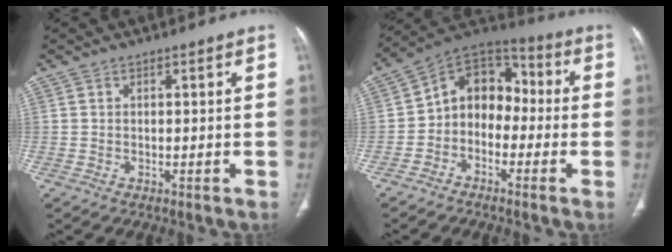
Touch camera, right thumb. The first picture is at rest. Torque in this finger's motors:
{"motor_torque": [-0.01, 0.28, 0.45, -0.08, 0.11]}